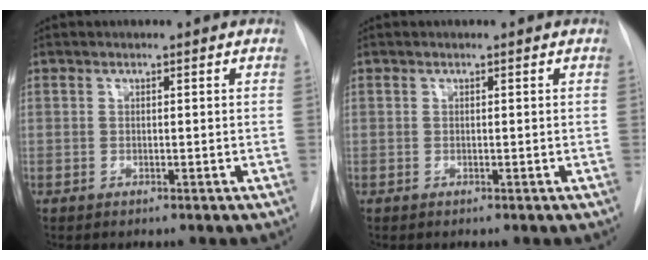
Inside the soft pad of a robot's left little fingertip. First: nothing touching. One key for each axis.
{"total": 0.0}